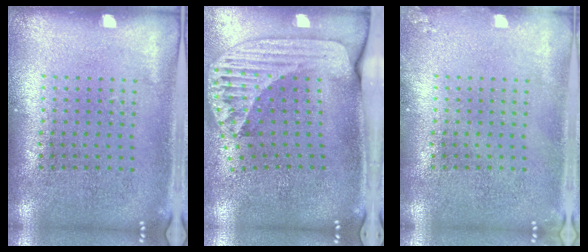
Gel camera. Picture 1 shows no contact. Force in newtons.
{"total": 2.5, "press": 1.8, "slide": 1.8}
{"total": 0.8, "press": 0.8, "slide": 0.1}